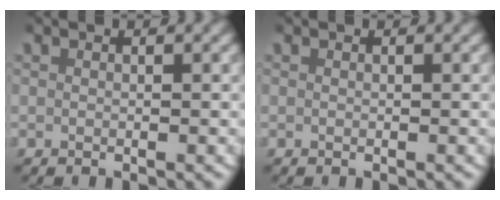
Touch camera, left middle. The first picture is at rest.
{"total": 0.0}